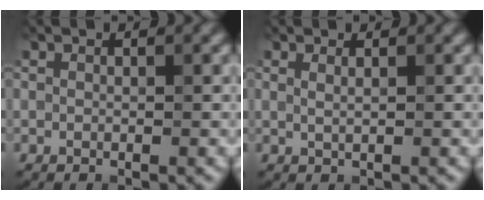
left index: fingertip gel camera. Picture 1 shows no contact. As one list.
[{"total": 0.8, "force": [0.4, 0.3, 0.5], "torque": [-0.008, 0.001, 0.006]}]